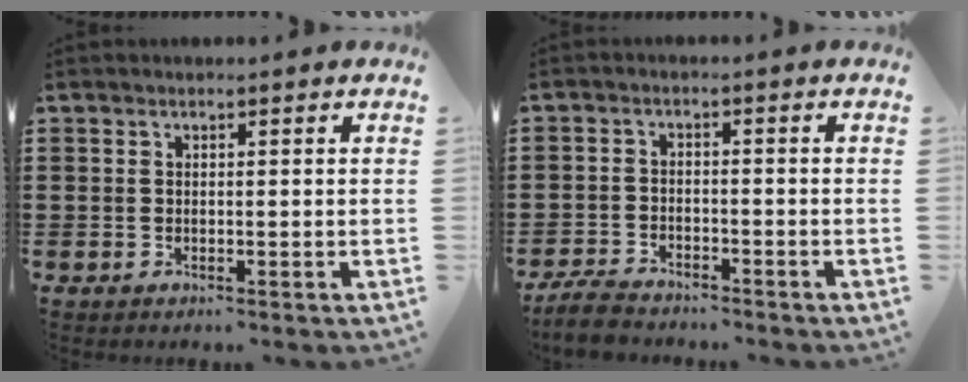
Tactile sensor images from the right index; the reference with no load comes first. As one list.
[{"total": 4.1, "force": [-3.9, 0.7, 1.0], "torque": [-0.033, 0.000, -0.083]}]